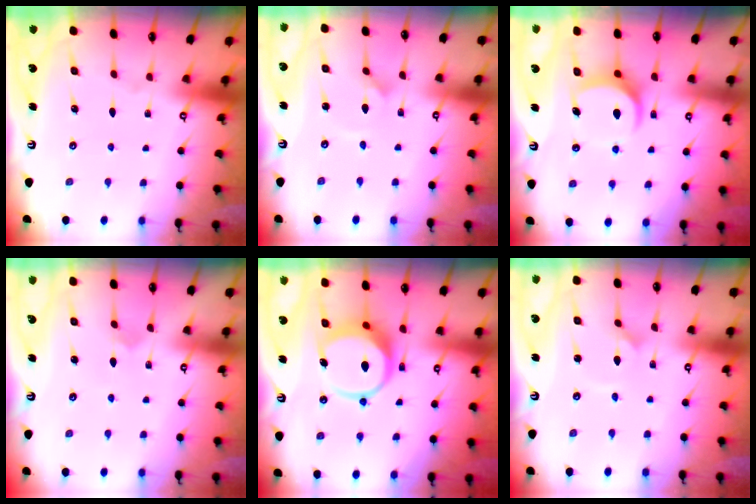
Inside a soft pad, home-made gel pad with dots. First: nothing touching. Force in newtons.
{"total": 1.5, "press": 1.5, "slide": 0.1}
{"total": 8.5, "press": 8.4, "slide": 1.0}
{"total": 3.0, "press": 3.0, "slide": 0.2}
{"total": 9.6, "press": 9.5, "slide": 1.3}
{"total": 2.1, "press": 2.1, "slide": 0.2}